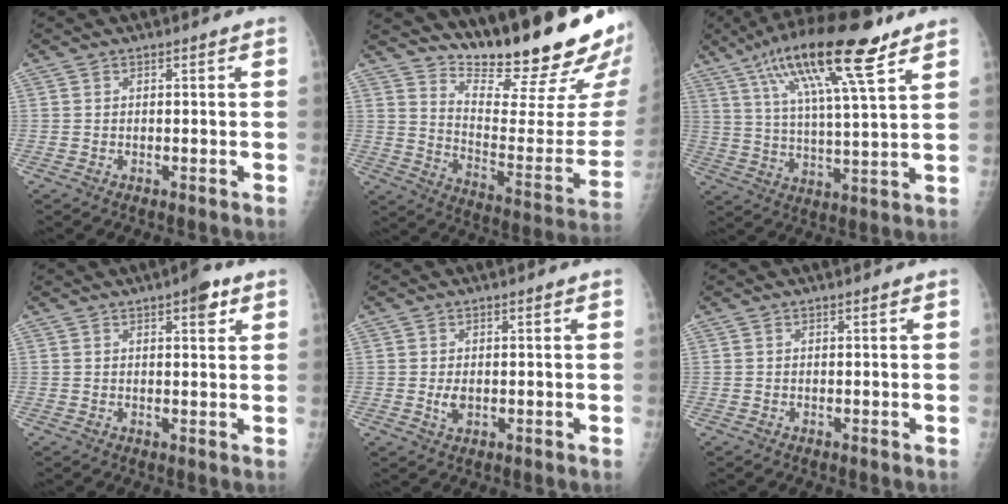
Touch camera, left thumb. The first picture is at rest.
{"total": 25.6, "force": [19.5, 4.9, 15.7], "torque": [-0.209, -0.138, 0.286]}
{"total": 19.5, "force": [10.9, 4.1, 15.6], "torque": [-0.266, -0.019, 0.190]}
{"total": 4.1, "force": [2.2, 1.5, 3.1], "torque": [-0.030, -0.007, 0.026]}
{"total": 2.2, "force": [0.0, 1.3, 1.8], "torque": [-0.031, -0.006, 0.003]}
{"total": 0.0}